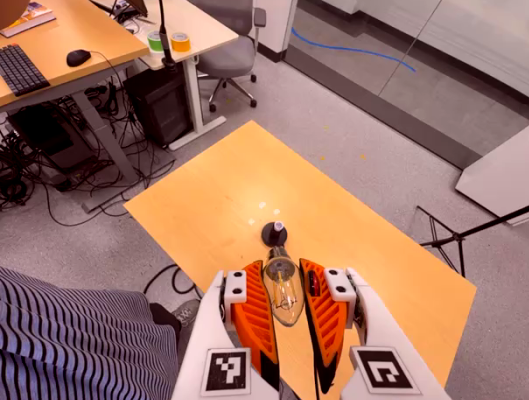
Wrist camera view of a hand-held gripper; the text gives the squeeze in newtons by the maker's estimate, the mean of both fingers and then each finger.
{"total": 22.2, "left": 25.6, "right": 18.8}